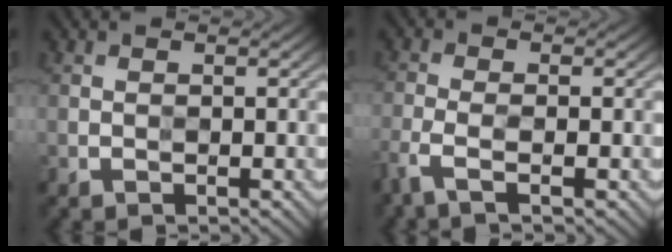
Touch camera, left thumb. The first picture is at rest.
{"total": 3.5, "force": [-2.2, 0.7, 2.6], "torque": [-0.067, -0.004, -0.058]}